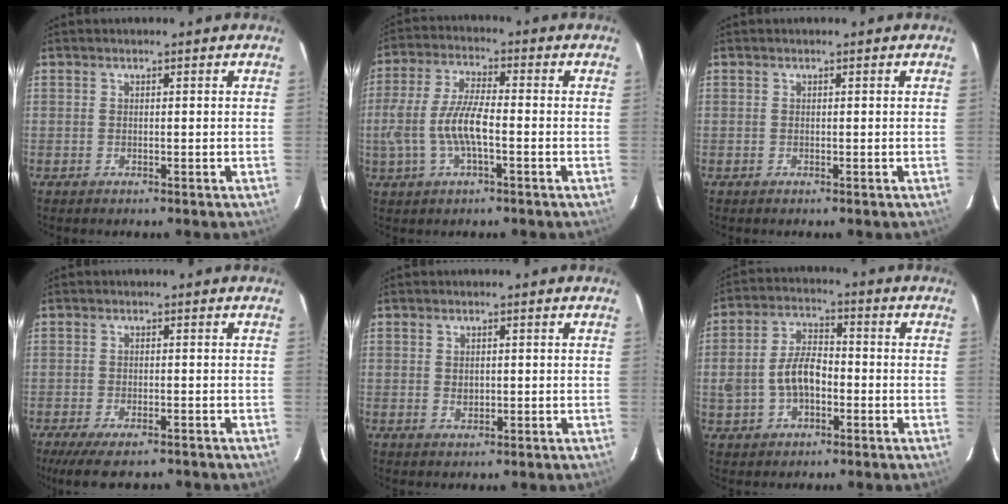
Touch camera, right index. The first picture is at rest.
{"total": 10.2, "force": [-2.3, 3.0, 9.5], "torque": [-0.202, 0.001, -0.043]}
{"total": 0.0}
{"total": 8.6, "force": [-6.9, 2.3, 4.6], "torque": [-0.105, -0.029, -0.113]}
{"total": 1.6, "force": [0.0, 1.3, 1.0], "torque": [-0.013, 0.000, 0.002]}
{"total": 8.6, "force": [-2.0, 5.3, 6.6], "torque": [-0.133, 0.015, -0.028]}